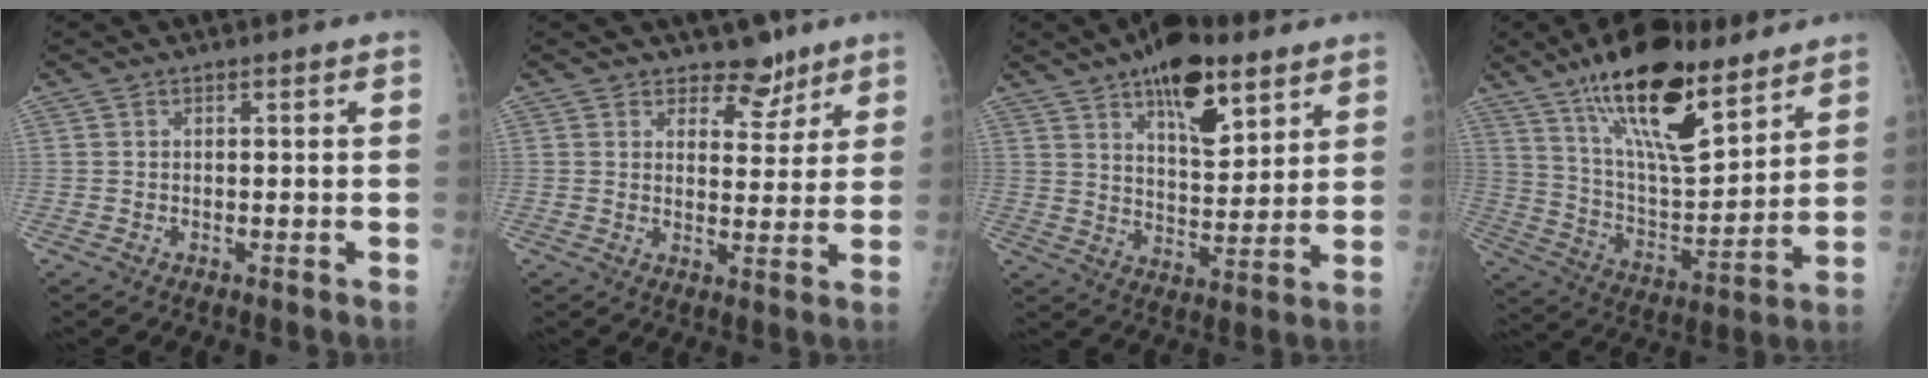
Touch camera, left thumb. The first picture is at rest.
{"total": 5.4, "force": [4.2, 3.2, 1.0], "torque": [0.021, -0.029, 0.062]}
{"total": 14.2, "force": [8.5, 6.2, 9.6], "torque": [-0.111, -0.044, 0.134]}
{"total": 22.6, "force": [14.8, 7.9, 15.1], "torque": [-0.221, -0.070, 0.257]}